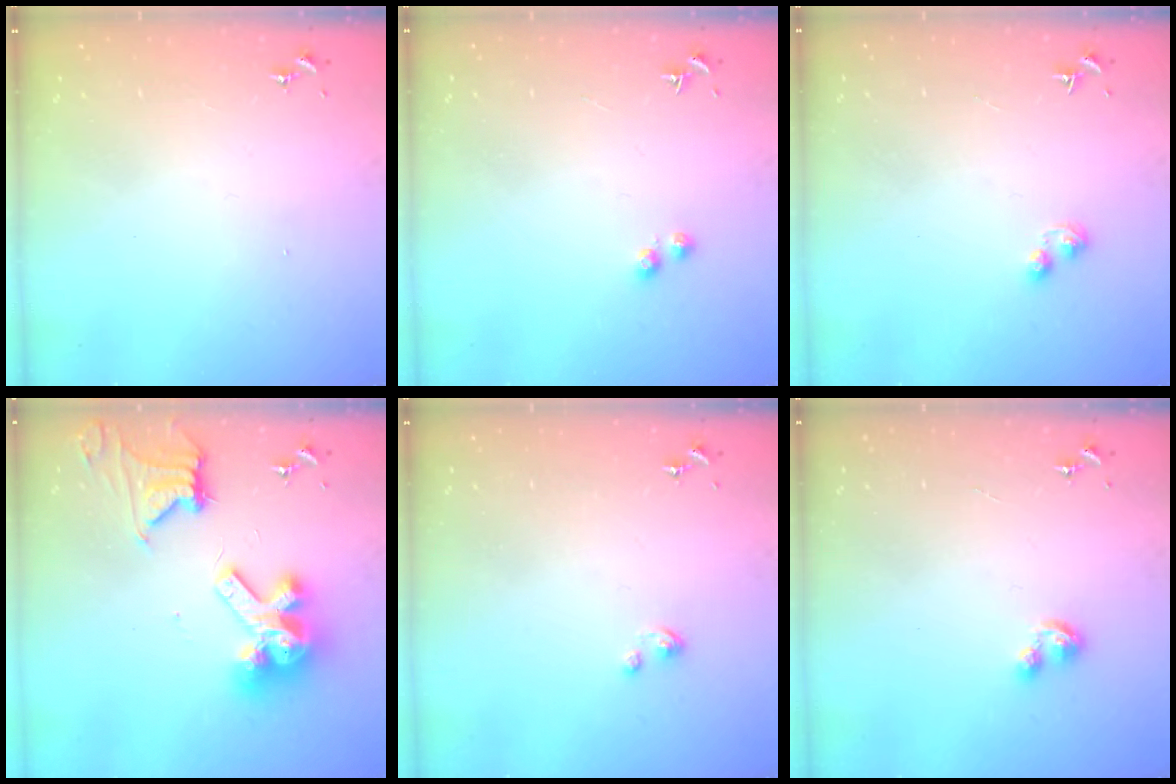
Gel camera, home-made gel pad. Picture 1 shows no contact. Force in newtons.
{"total": 2.8, "press": 2.7, "slide": 0.7}
{"total": 3.2, "press": 3.2, "slide": 0.5}
{"total": 15.4, "press": 15.3, "slide": 2.1}
{"total": 3.5, "press": 3.5, "slide": 0.3}
{"total": 4.2, "press": 4.2, "slide": 0.4}